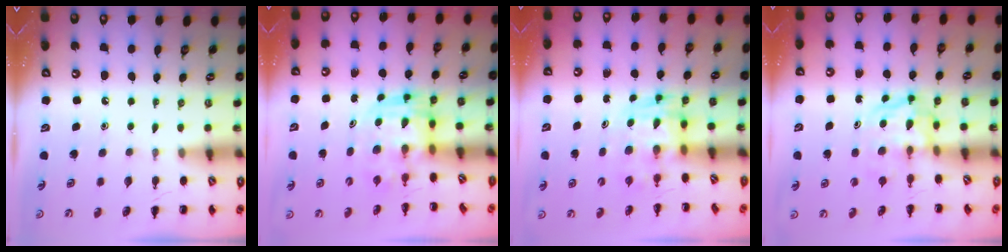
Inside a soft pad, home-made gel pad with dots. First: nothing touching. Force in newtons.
{"total": 4.0, "press": 3.7, "slide": 1.3}
{"total": 3.5, "press": 3.5, "slide": 0.6}
{"total": 3.9, "press": 3.9, "slide": 0.5}